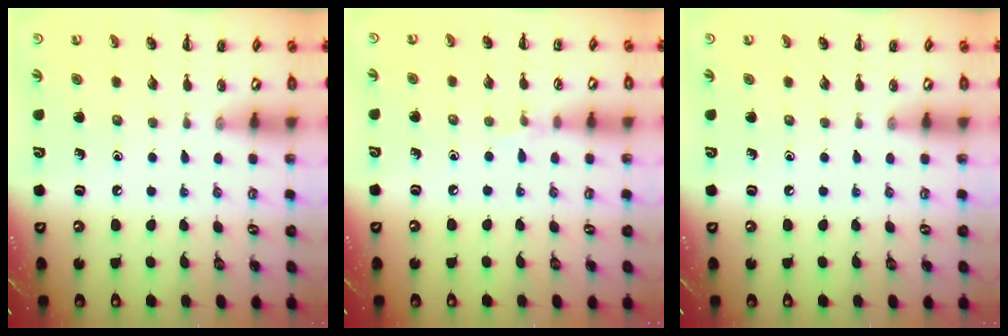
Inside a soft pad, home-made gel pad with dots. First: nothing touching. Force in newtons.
{"total": 4.1, "press": 3.9, "slide": 1.5}
{"total": 0.0}